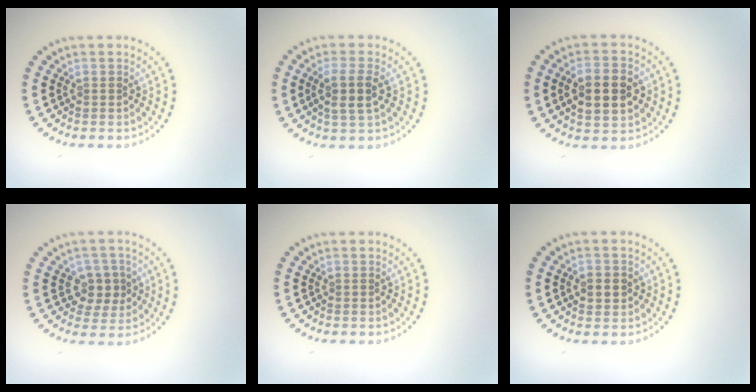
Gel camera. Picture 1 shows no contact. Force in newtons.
{"total": 2.9, "press": 2.6, "slide": 1.2}
{"total": 5.2, "press": 5.2, "slide": 0.2}
{"total": 2.9, "press": 2.7, "slide": 1.0}
{"total": 0.0}
{"total": 1.9, "press": 1.9, "slide": 0.2}